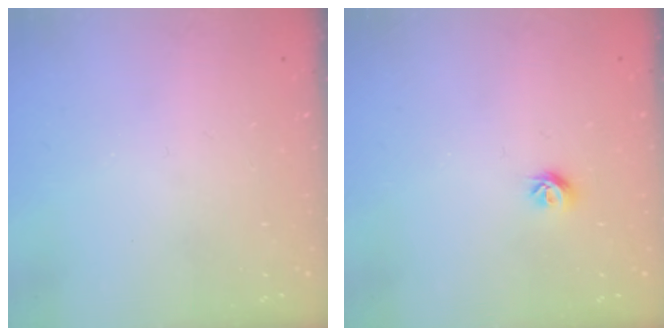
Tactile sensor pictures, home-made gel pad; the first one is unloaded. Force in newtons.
{"total": 5.4, "press": 5.3, "slide": 0.9}